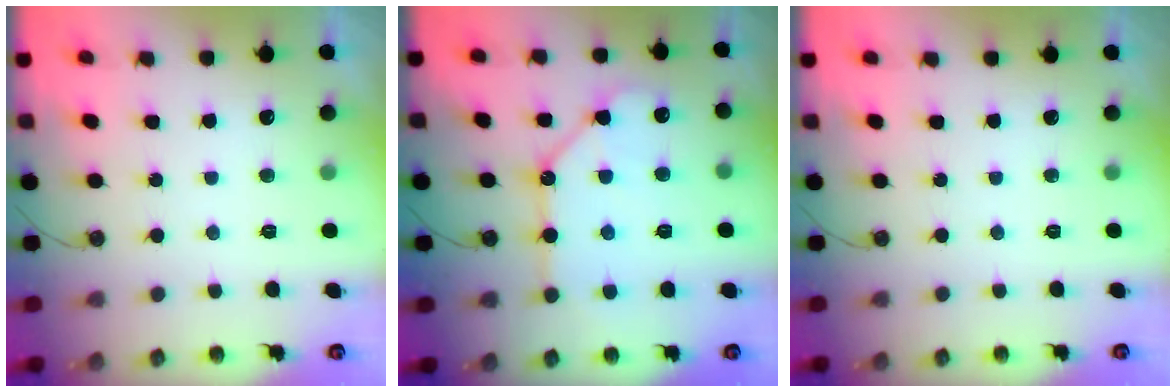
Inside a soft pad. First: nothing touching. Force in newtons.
{"total": 11.5, "press": 11.5, "slide": 1.2}
{"total": 0.0}